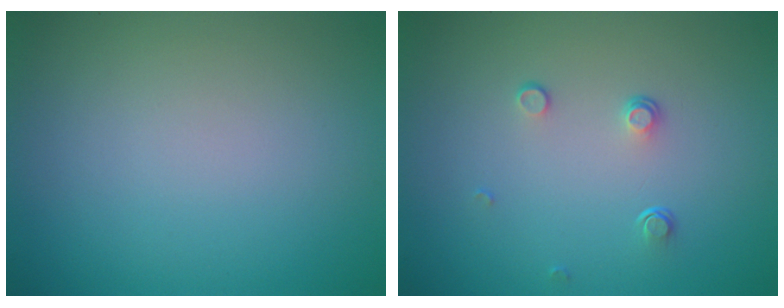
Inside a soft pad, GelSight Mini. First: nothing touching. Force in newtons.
{"total": 1.0, "press": 0.7, "slide": 0.8}